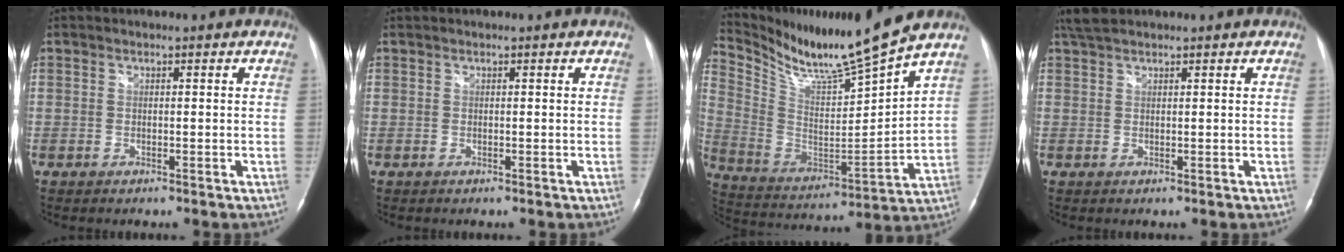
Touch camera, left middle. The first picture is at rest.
{"total": 0.0}
{"total": 15.9, "force": [14.2, -1.6, 7.0], "torque": [-0.147, -0.041, 0.259]}
{"total": 2.8, "force": [2.5, 0.6, 1.1], "torque": [-0.029, 0.017, 0.051]}